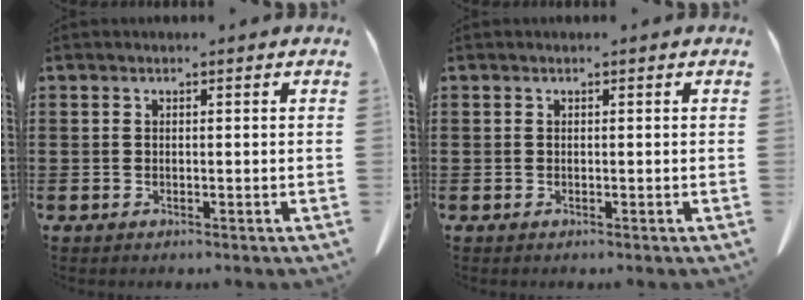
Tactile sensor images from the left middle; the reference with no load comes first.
{"total": 0.0}